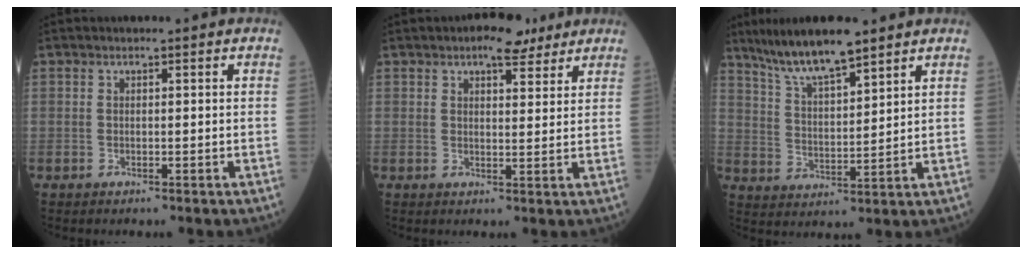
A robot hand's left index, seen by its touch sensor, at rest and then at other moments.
{"total": 5.0, "force": [3.7, 1.9, 2.7], "torque": [-0.041, 0.012, 0.055]}
{"total": 9.9, "force": [8.2, 1.0, 5.5], "torque": [-0.110, 0.009, 0.155]}